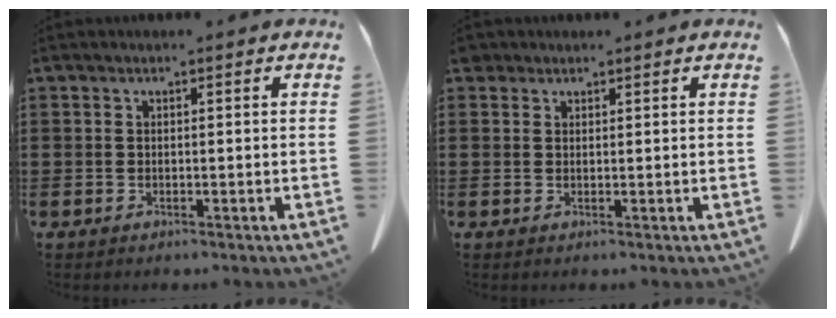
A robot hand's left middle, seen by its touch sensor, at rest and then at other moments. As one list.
[{"total": 1.3, "force": [1.1, 0.8, 0.2], "torque": [-0.008, 0.005, 0.021]}]